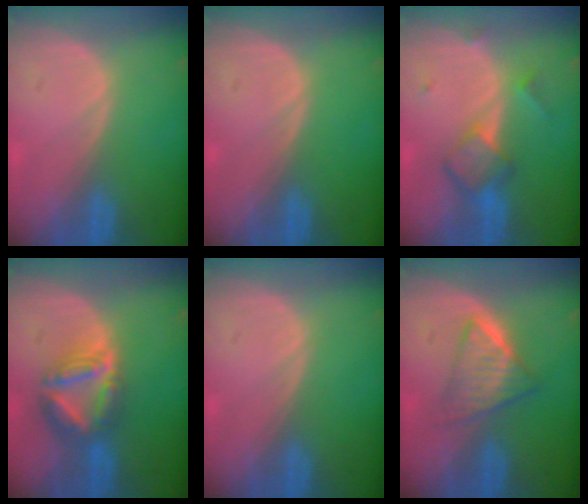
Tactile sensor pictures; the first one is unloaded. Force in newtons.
{"total": 0.0}
{"total": 5.9, "press": 5.1, "slide": 3.0}
{"total": 8.0, "press": 6.9, "slide": 4.0}
{"total": 0.0}
{"total": 6.2, "press": 5.4, "slide": 3.2}